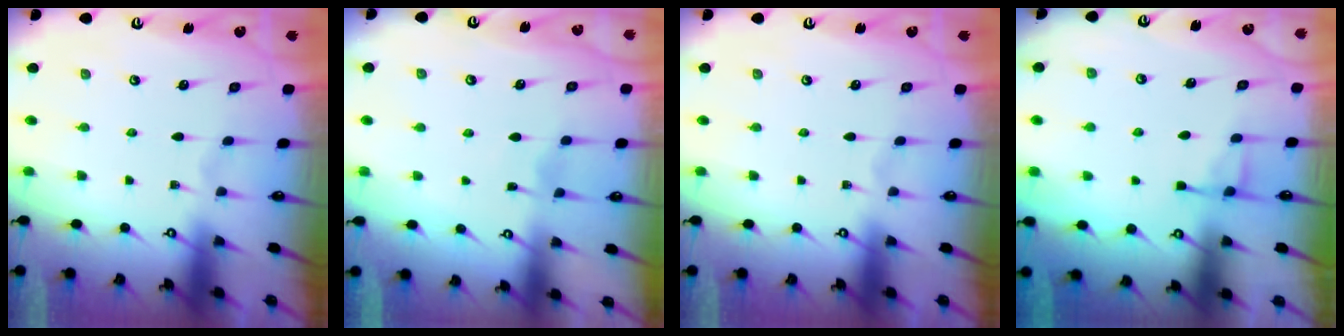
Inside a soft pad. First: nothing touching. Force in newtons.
{"total": 5.1, "press": 5.1, "slide": 0.5}
{"total": 0.0}
{"total": 4.1, "press": 4.1, "slide": 0.7}